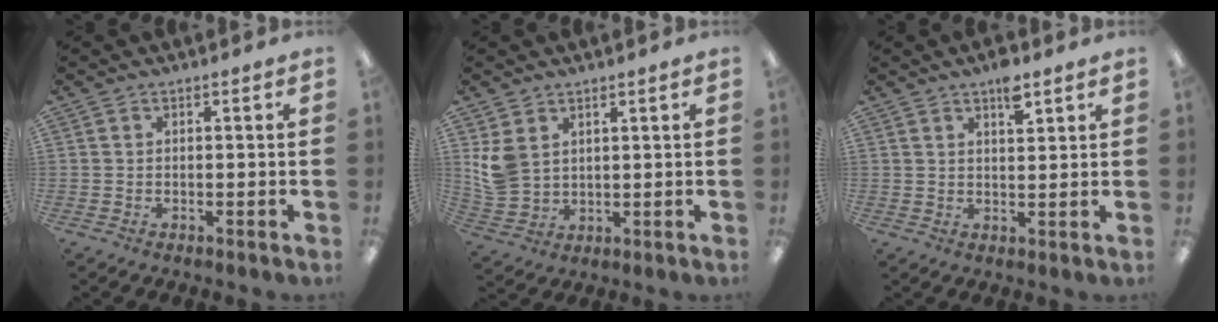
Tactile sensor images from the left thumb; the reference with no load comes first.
{"total": 7.1, "force": [3.2, 5.3, 3.5], "torque": [-0.073, -0.003, 0.065]}
{"total": 5.2, "force": [3.7, 1.8, 3.2], "torque": [-0.038, -0.020, 0.058]}